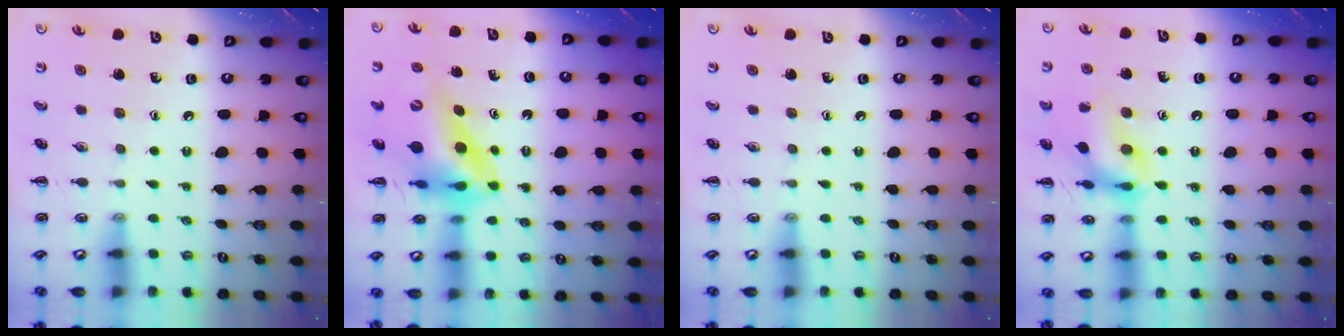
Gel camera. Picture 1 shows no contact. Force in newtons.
{"total": 12.2, "press": 11.6, "slide": 3.6}
{"total": 0.0}
{"total": 13.1, "press": 13.0, "slide": 1.8}